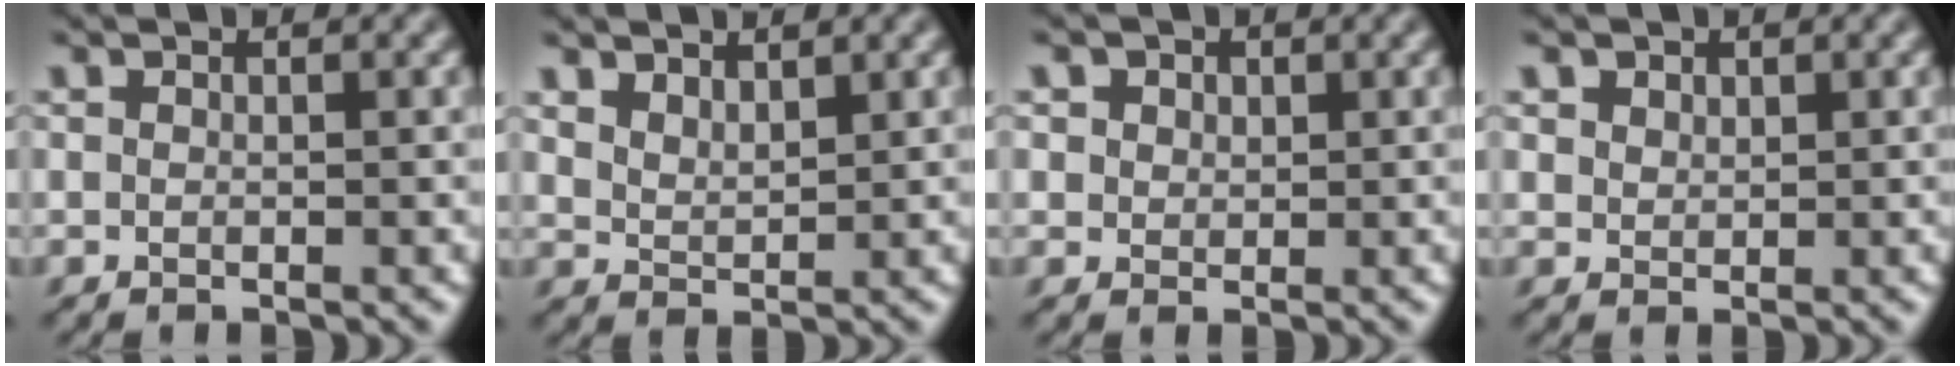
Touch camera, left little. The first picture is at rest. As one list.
[{"total": 2.2, "force": [1.8, 0.8, 1.0], "torque": [-0.026, 0.001, 0.041]}, {"total": 3.9, "force": [2.0, 2.8, 1.7], "torque": [-0.043, 0.006, 0.025]}, {"total": 2.1, "force": [1.3, 1.4, 0.7], "torque": [-0.028, 0.000, 0.030]}]